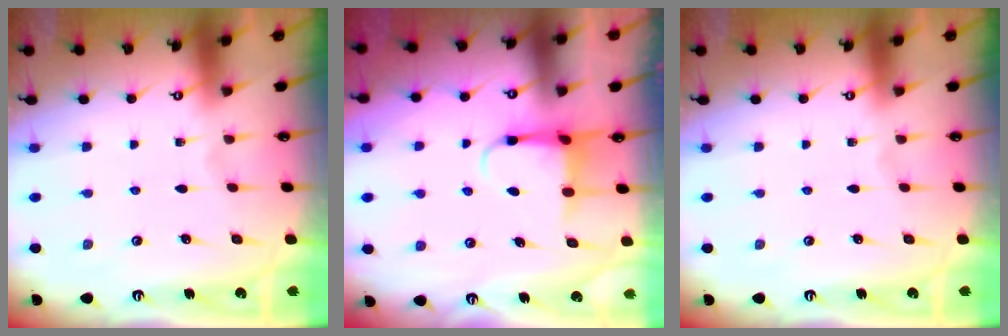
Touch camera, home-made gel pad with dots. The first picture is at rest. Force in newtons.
{"total": 4.1, "press": 4.1, "slide": 0.5}
{"total": 0.0}